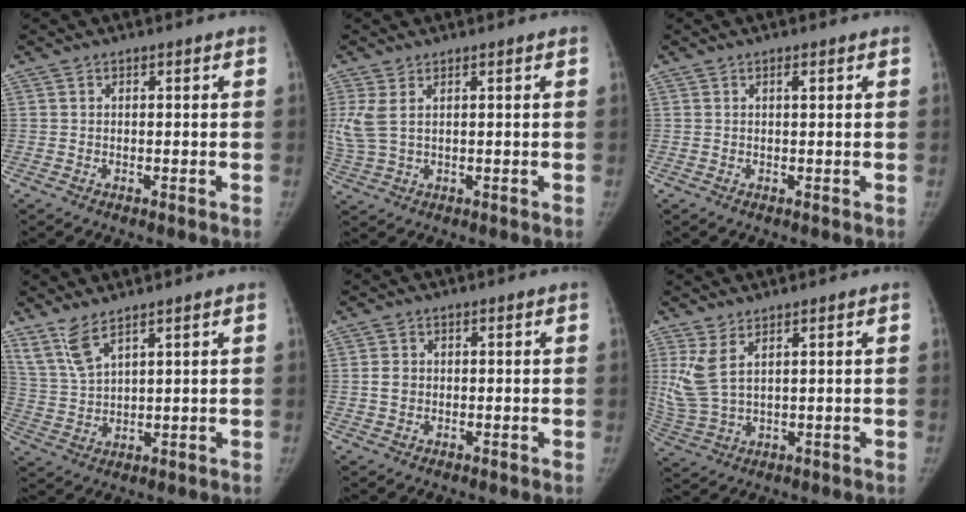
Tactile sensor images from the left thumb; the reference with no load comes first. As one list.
[{"total": 5.2, "force": [1.5, 2.6, 4.2], "torque": [-0.124, 0.005, 0.039]}, {"total": 0.7, "force": [0.3, 0.1, 0.6], "torque": [-0.011, 0.001, 0.005]}, {"total": 6.1, "force": [4.6, 1.5, 3.7], "torque": [-0.081, -0.023, 0.104]}, {"total": 2.5, "force": [0.0, 2.1, 1.3], "torque": [-0.019, 0.004, 0.000]}, {"total": 7.1, "force": [3.1, 3.0, 5.6], "torque": [-0.141, -0.013, 0.076]}]